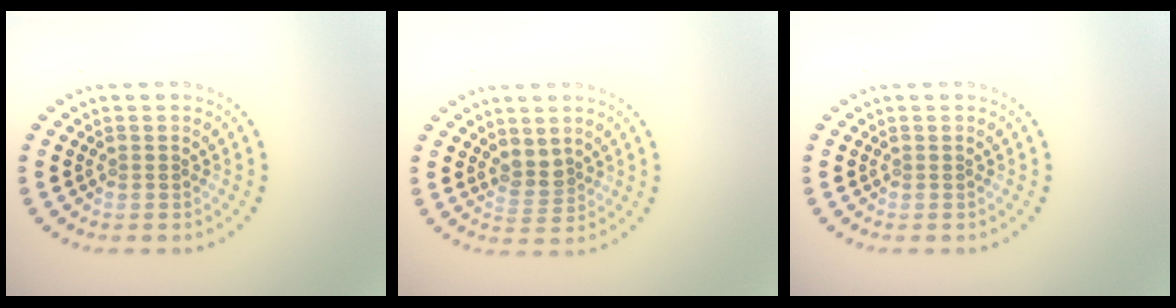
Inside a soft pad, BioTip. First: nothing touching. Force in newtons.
{"total": 1.9, "press": 1.5, "slide": 1.2}
{"total": 0.0}